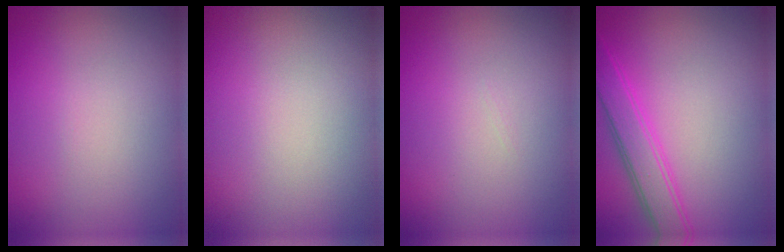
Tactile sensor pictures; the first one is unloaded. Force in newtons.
{"total": 0.0}
{"total": 0.0}
{"total": 3.5, "press": 3.5, "slide": 0.2}